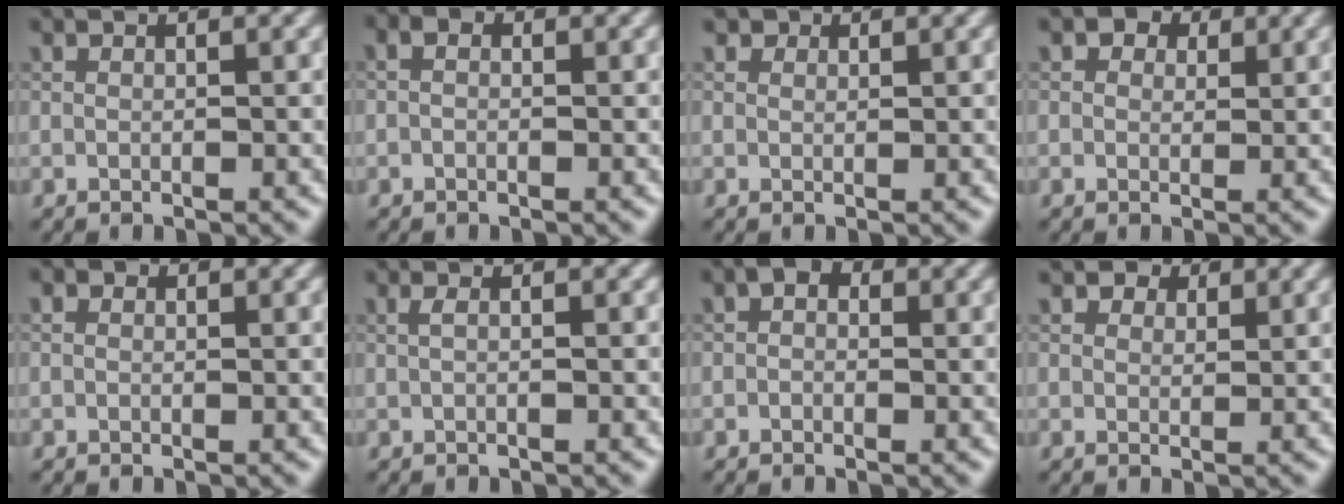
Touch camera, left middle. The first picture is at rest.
{"total": 1.2, "force": [0.2, 0.8, 0.8], "torque": [-0.018, -0.004, -0.013]}
{"total": 1.0, "force": [0.8, 0.6, 0.1], "torque": [-0.004, -0.006, 0.005]}
{"total": 2.5, "force": [1.4, 1.7, 1.1], "torque": [-0.017, -0.001, 0.005]}
{"total": 0.7, "force": [0.3, 0.6, 0.3], "torque": [-0.007, -0.005, -0.006]}
{"total": 0.7, "force": [0.0, 0.2, 0.7], "torque": [-0.018, 0.004, -0.002]}
{"total": 1.4, "force": [0.2, 1.1, 0.8], "torque": [-0.015, -0.001, -0.007]}
{"total": 2.5, "force": [1.8, 1.5, 0.9], "torque": [-0.020, -0.009, 0.023]}